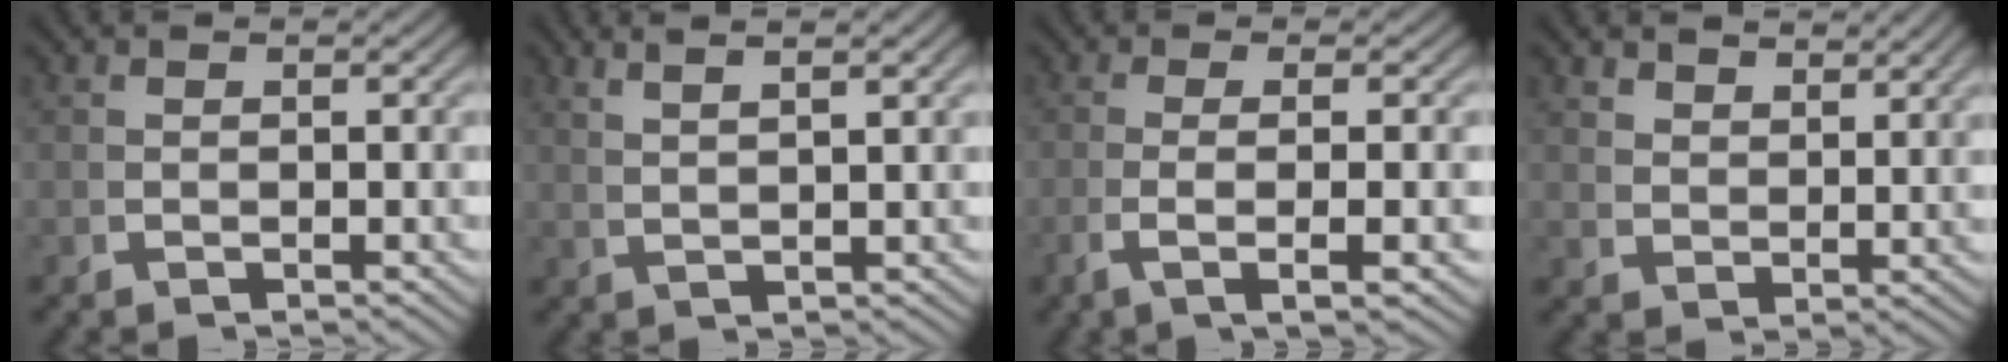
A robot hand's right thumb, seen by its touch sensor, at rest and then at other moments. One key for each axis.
{"total": 3.7, "fx": 2.8, "fy": -0.1, "fz": 2.4, "tx": -0.031, "ty": 0.016, "tz": 0.053}
{"total": 4.2, "fx": -0.5, "fy": 0.6, "fz": 4.1, "tx": -0.086, "ty": -0.002, "tz": -0.006}
{"total": 3.1, "fx": 2.9, "fy": 0.7, "fz": 0.8, "tx": -0.009, "ty": -0.002, "tz": 0.062}